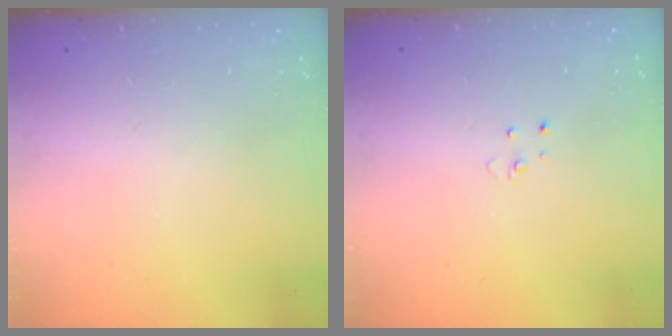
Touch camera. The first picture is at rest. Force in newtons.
{"total": 2.5, "press": 2.5, "slide": 0.2}